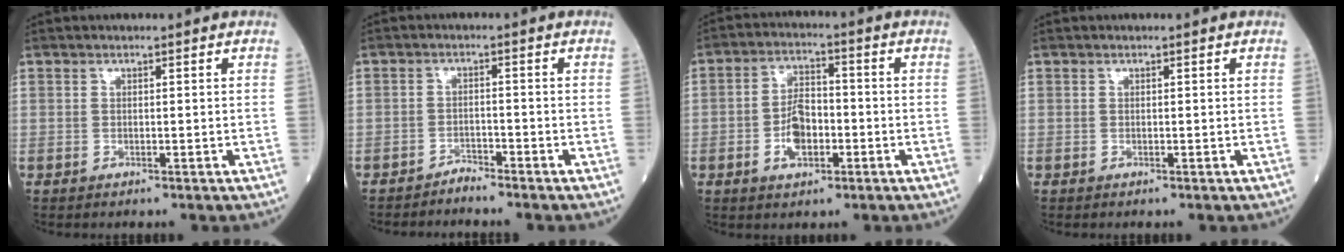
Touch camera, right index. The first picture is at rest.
{"total": 1.9, "force": [-1.9, -0.2, 0.0], "torque": [0.006, -0.005, -0.033]}
{"total": 6.6, "force": [-1.9, 3.5, 5.3], "torque": [-0.105, 0.009, -0.034]}
{"total": 0.0}